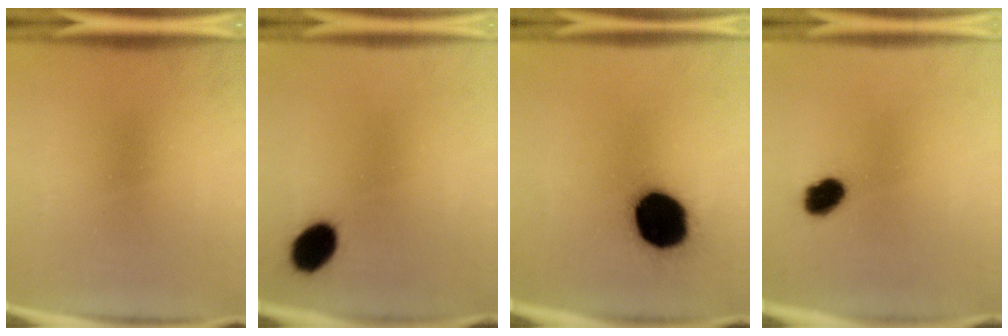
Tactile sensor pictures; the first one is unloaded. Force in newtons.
{"total": 8.7}
{"total": 19.0}
{"total": 6.2}